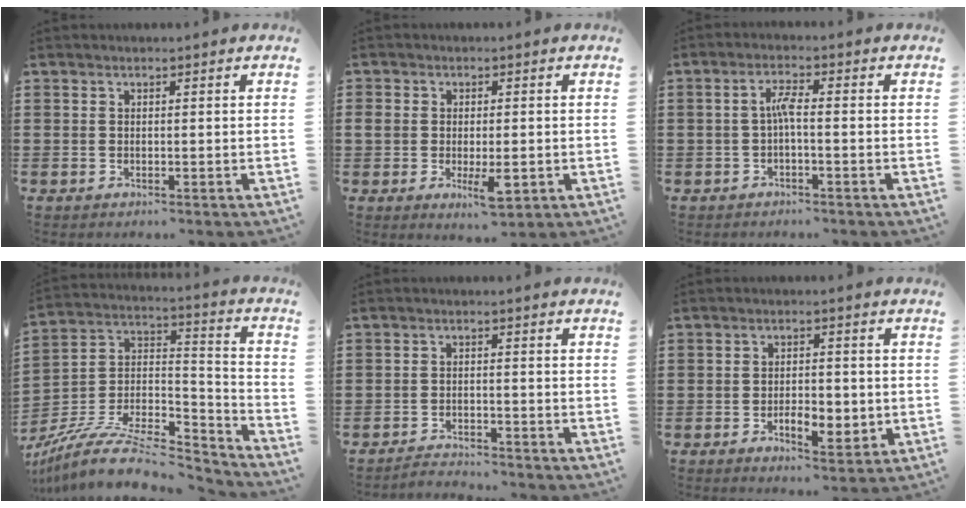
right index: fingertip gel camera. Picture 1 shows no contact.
{"total": 5.0, "force": [-1.2, 2.8, 3.9], "torque": [-0.074, 0.008, -0.020]}
{"total": 2.9, "force": [-0.5, 0.4, 2.8], "torque": [-0.055, 0.004, -0.013]}
{"total": 10.7, "force": [-7.8, 3.9, 6.1], "torque": [-0.126, 0.008, -0.152]}
{"total": 2.3, "force": [-2.3, 0.1, 0.0], "torque": [-0.008, 0.002, -0.051]}
{"total": 4.9, "force": [-1.3, 2.6, 4.0], "torque": [-0.061, 0.005, -0.024]}